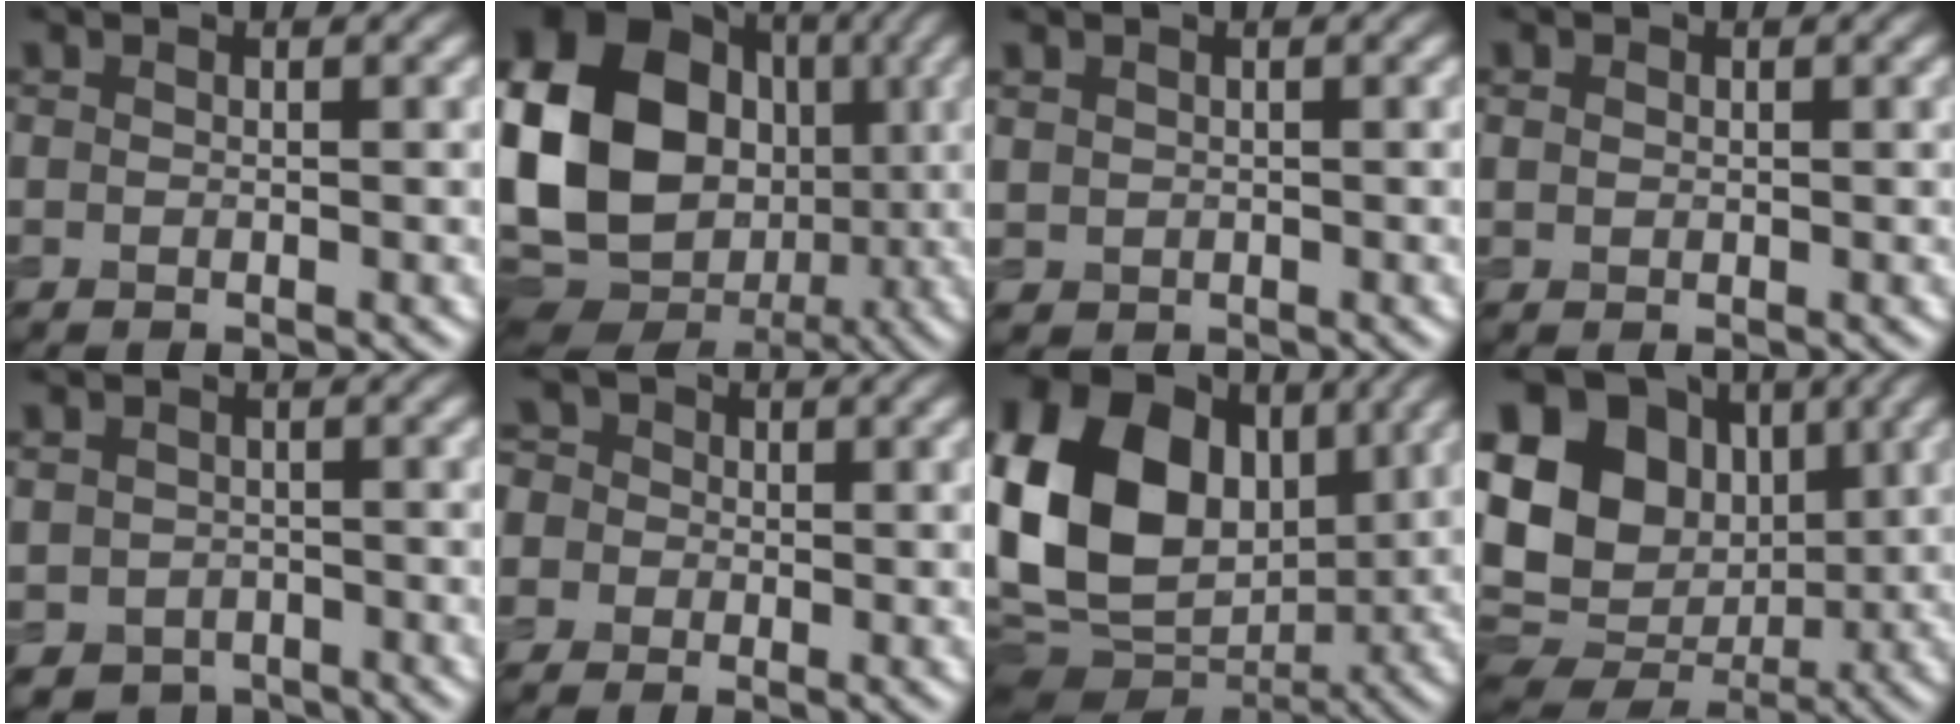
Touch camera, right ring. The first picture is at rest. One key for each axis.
{"total": 22.5, "fx": 0.3, "fy": 18.5, "fz": 12.7, "tx": -0.277, "ty": -0.009, "tz": -0.033}
{"total": 1.2, "fx": 0.3, "fy": 1.1, "fz": 0.2, "tx": -0.005, "ty": -0.004, "tz": 0.008}
{"total": 0.8, "fx": 0.2, "fy": 0.7, "fz": 0.3, "tx": -0.004, "ty": -0.001, "tz": 0.004}
{"total": 3.0, "fx": -1.3, "fy": 2.6, "fz": 0.8, "tx": -0.021, "ty": -0.011, "tz": -0.026}
{"total": 6.6, "fx": 0.5, "fy": 6.1, "fz": 2.6, "tx": -0.052, "ty": 0.037, "tz": -0.034}
{"total": 17.2, "fx": 2.0, "fy": 12.7, "fz": 11.5, "tx": -0.231, "ty": 0.018, "tz": 0.030}
{"total": 16.9, "fx": 2.2, "fy": 13.5, "fz": 9.9, "tx": -0.206, "ty": 0.015, "tz": 0.042}